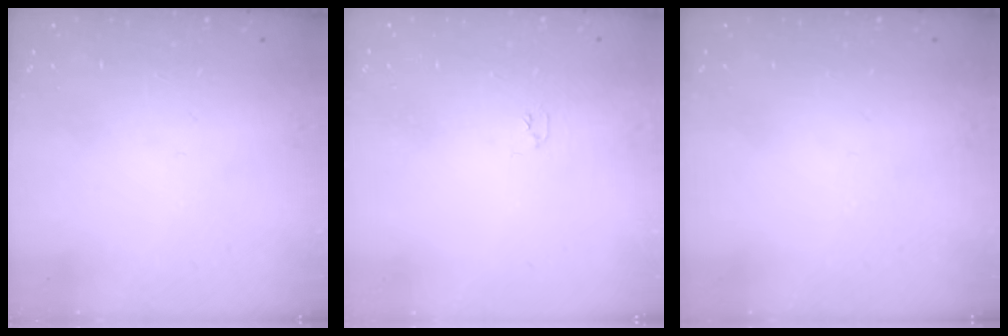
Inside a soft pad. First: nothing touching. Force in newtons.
{"total": 2.9, "press": 2.9, "slide": 0.4}
{"total": 0.0}